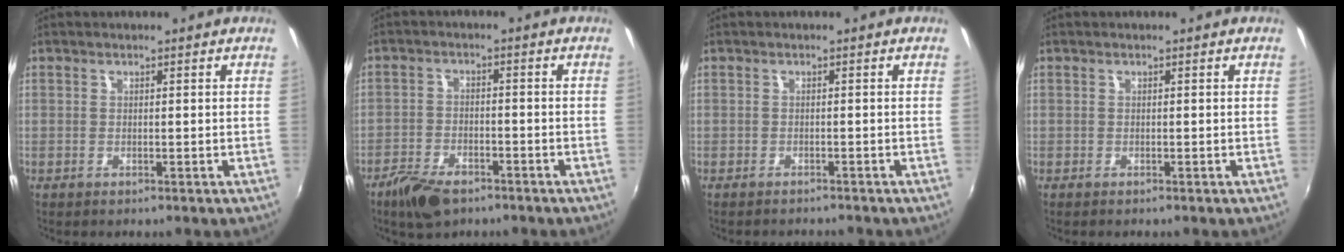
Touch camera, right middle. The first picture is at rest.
{"total": 5.0, "force": [-4.1, 1.8, 2.3], "torque": [-0.066, -0.005, -0.077]}
{"total": 2.6, "force": [-2.5, 0.5, 0.6], "torque": [-0.020, -0.012, -0.039]}
{"total": 0.0}